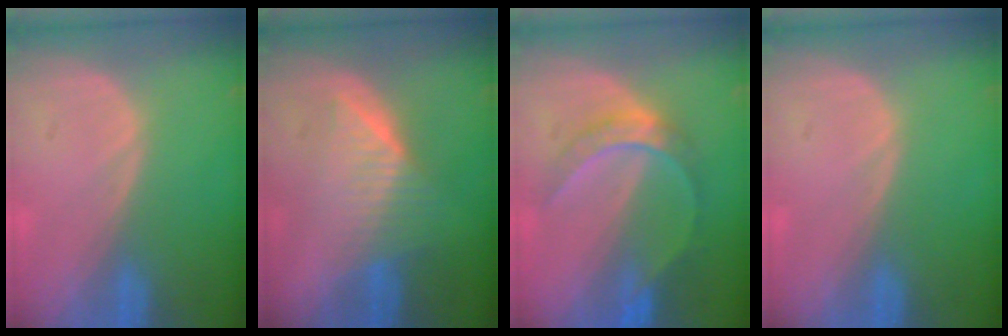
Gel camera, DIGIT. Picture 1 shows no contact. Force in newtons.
{"total": 6.4, "press": 6.0, "slide": 2.2}
{"total": 6.1, "press": 5.7, "slide": 2.2}
{"total": 0.0}